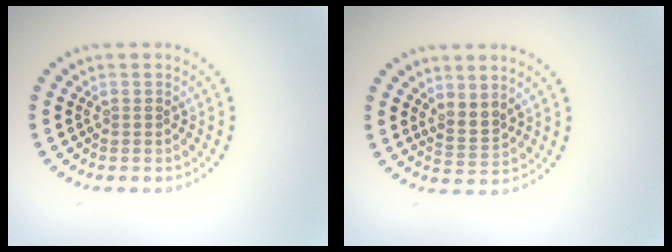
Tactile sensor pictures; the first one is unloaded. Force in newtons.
{"total": 2.0, "press": 1.4, "slide": 1.4}